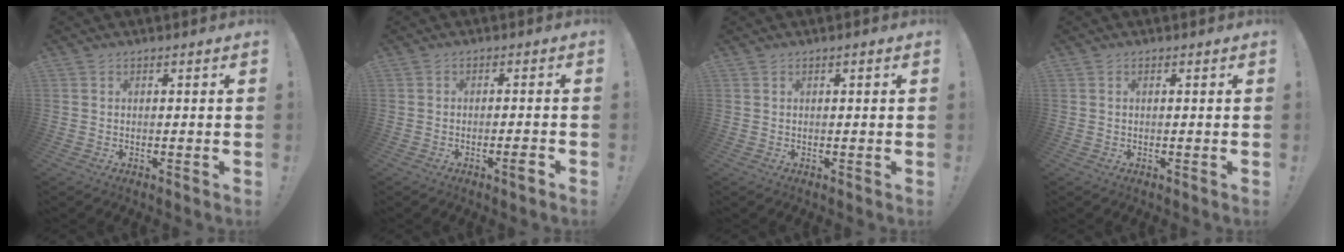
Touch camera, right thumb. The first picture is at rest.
{"total": 3.1, "force": [-1.7, 0.2, 2.7], "torque": [-0.038, 0.001, -0.027]}
{"total": 0.5, "force": [0.2, 0.0, 0.5], "torque": [-0.003, -0.002, 0.002]}
{"total": 0.0}